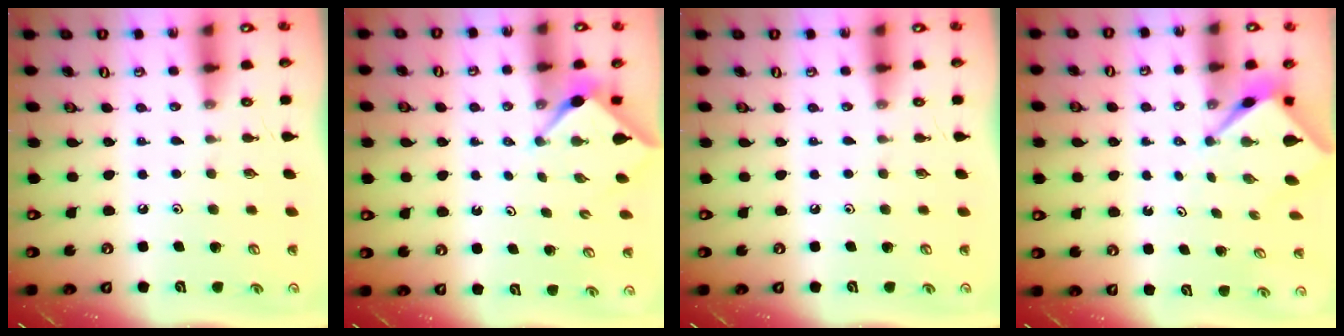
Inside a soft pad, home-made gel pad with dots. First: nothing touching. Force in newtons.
{"total": 2.9, "press": 2.9, "slide": 0.3}
{"total": 0.0}
{"total": 2.6, "press": 2.6, "slide": 0.1}